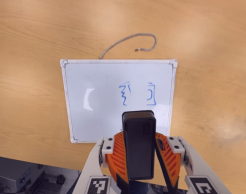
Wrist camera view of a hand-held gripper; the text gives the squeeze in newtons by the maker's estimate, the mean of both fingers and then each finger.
{"total": 5.7, "left": 6.6, "right": 4.9}